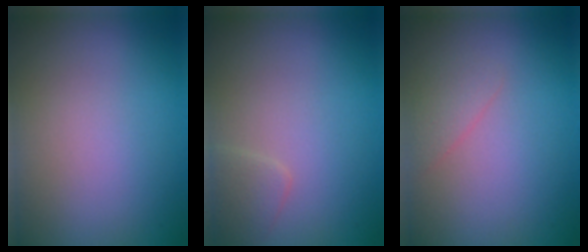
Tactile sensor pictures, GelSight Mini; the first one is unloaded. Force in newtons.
{"total": 1.5, "press": 1.5, "slide": 0.0}
{"total": 1.2, "press": 1.2, "slide": 0.0}